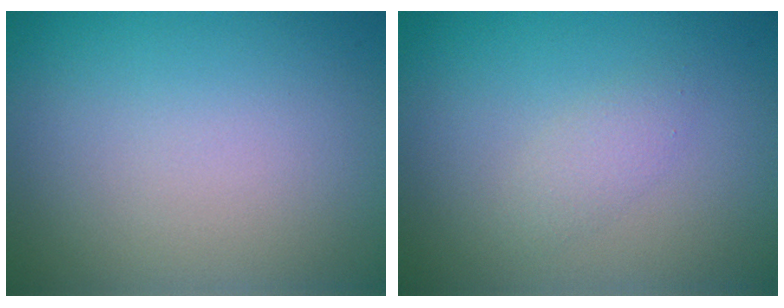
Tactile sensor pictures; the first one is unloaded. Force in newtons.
{"total": 1.3, "press": 1.3, "slide": 0.1}